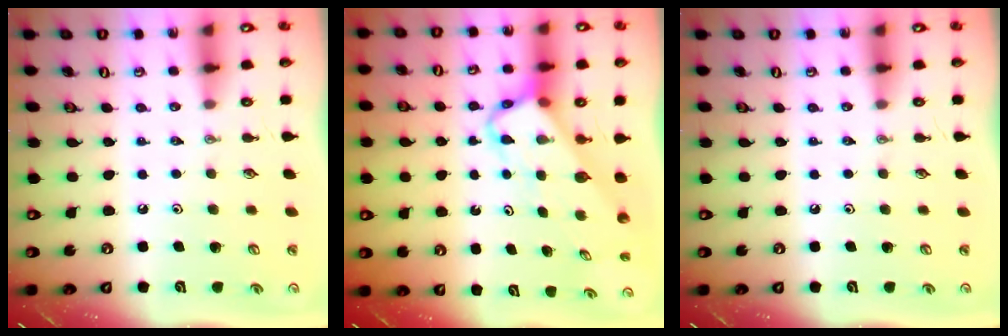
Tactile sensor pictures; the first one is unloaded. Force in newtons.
{"total": 4.5, "press": 4.5, "slide": 0.3}
{"total": 0.0}